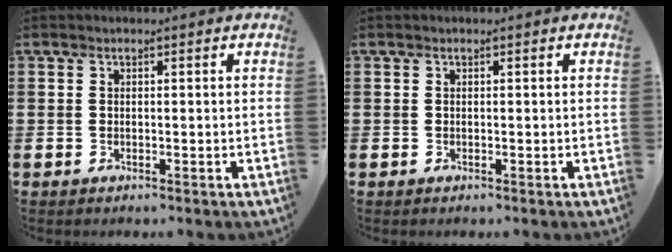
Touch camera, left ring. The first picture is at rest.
{"total": 0.0}